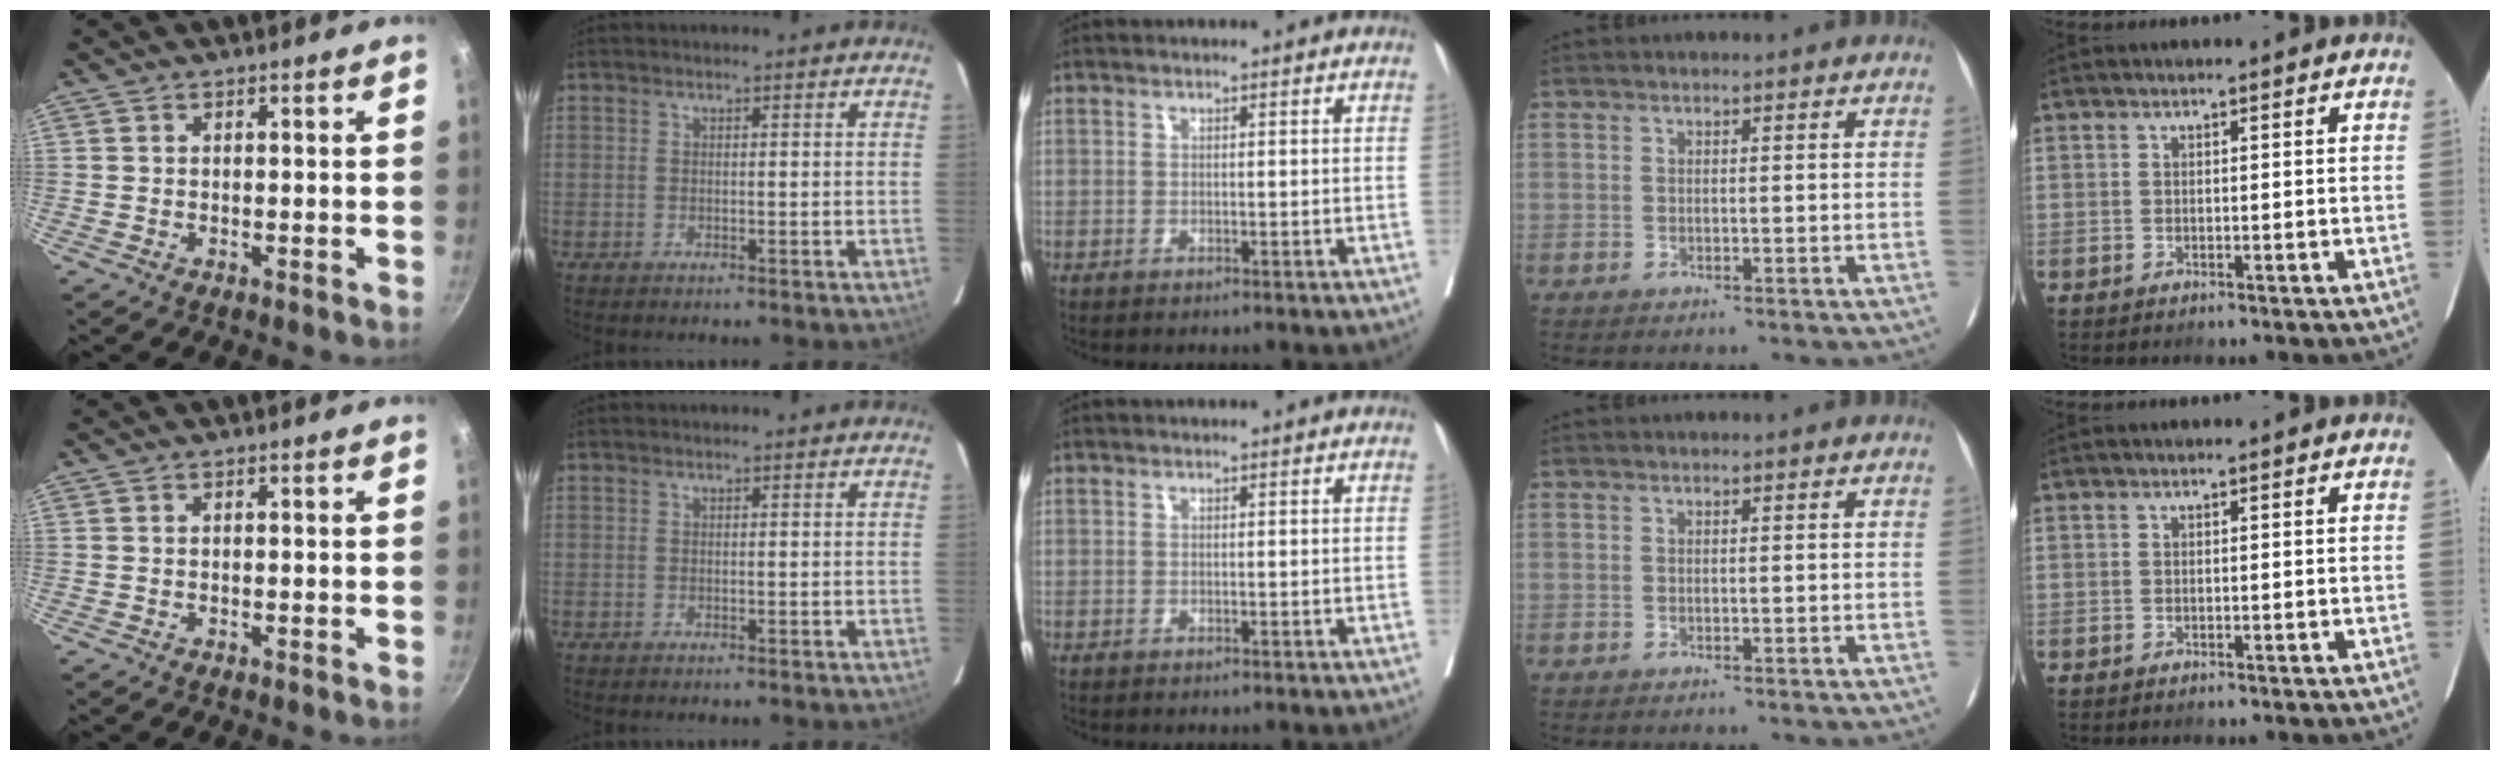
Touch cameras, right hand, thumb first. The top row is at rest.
{}